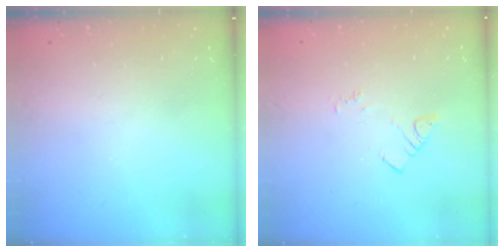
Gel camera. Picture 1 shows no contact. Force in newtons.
{"total": 2.9, "press": 2.8, "slide": 0.4}